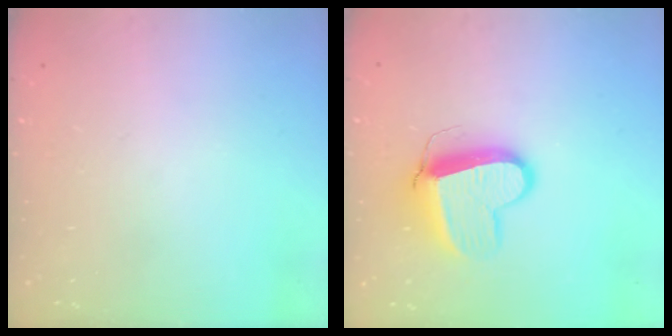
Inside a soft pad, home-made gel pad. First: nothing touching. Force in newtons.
{"total": 11.5, "press": 11.4, "slide": 1.3}